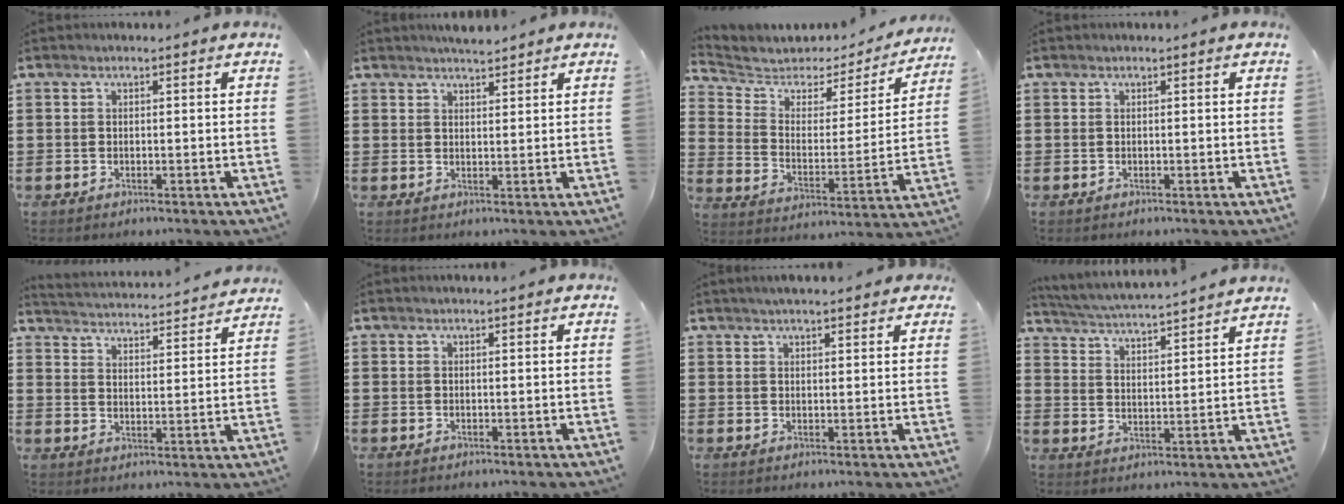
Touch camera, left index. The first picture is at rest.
{"total": 2.6, "force": [2.5, 0.2, 0.7], "torque": [-0.018, -0.001, 0.047]}
{"total": 4.2, "force": [3.5, 2.3, 0.6], "torque": [-0.044, -0.025, 0.054]}
{"total": 0.0}
{"total": 3.2, "force": [3.1, -0.7, -0.1], "torque": [-0.020, -0.034, 0.047]}
{"total": 0.7, "force": [0.6, 0.0, 0.4], "torque": [-0.009, -0.001, 0.011]}
{"total": 2.3, "force": [2.1, 0.2, 1.0], "torque": [-0.023, 0.005, 0.039]}
{"total": 4.4, "force": [4.2, -1.0, 0.9], "torque": [-0.040, -0.037, 0.067]}